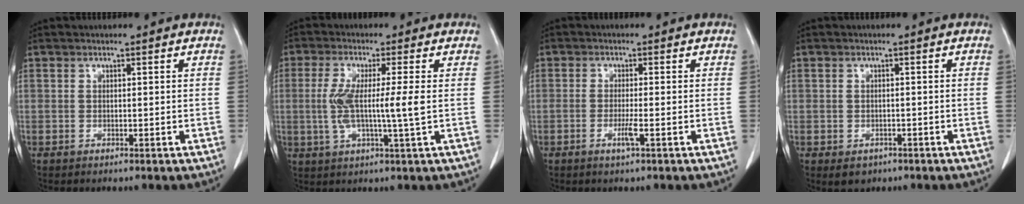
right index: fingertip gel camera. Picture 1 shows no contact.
{"total": 7.9, "force": [0.0, -0.1, 7.9], "torque": [-0.159, -0.005, -0.003]}
{"total": 2.5, "force": [-1.0, -0.2, 2.2], "torque": [-0.043, -0.004, -0.020]}
{"total": 2.6, "force": [-1.3, 2.0, 0.8], "torque": [-0.009, 0.002, -0.009]}